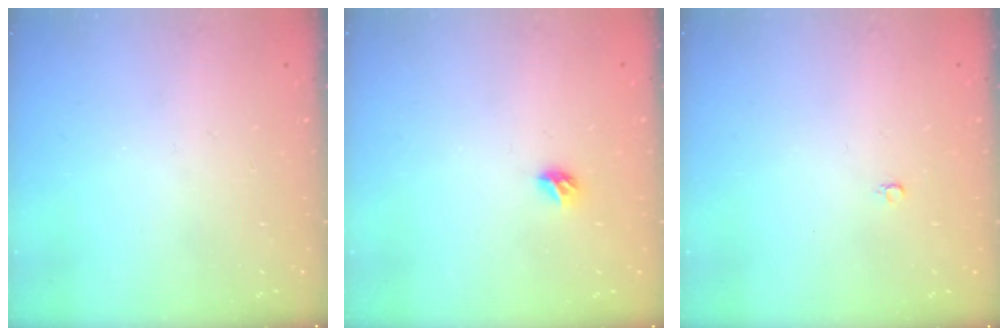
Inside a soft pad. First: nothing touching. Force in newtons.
{"total": 3.3, "press": 3.2, "slide": 0.8}
{"total": 2.4, "press": 2.4, "slide": 0.2}